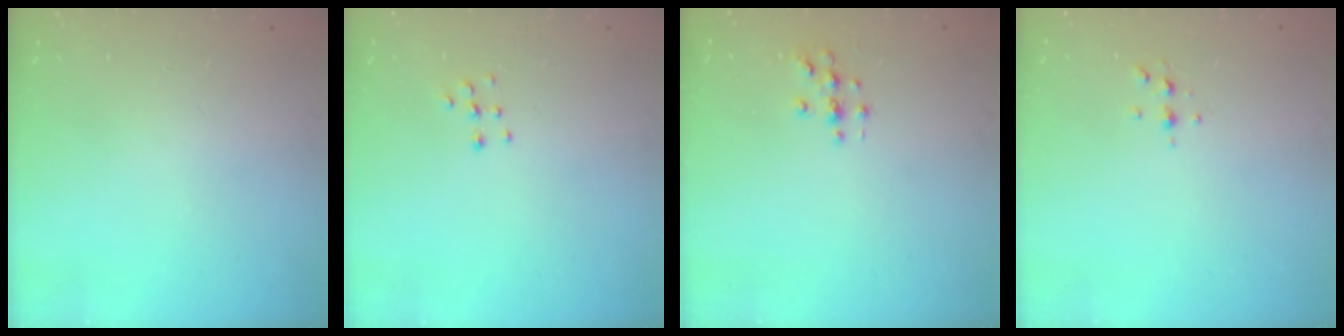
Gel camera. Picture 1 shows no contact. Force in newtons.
{"total": 5.9, "press": 5.9, "slide": 0.4}
{"total": 3.4, "press": 3.4, "slide": 0.4}
{"total": 4.4, "press": 4.3, "slide": 0.5}